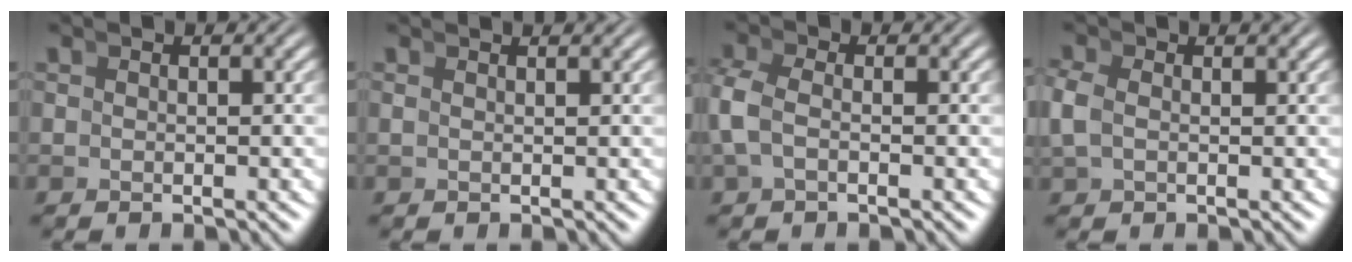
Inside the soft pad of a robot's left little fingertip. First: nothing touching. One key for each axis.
{"total": 1.2, "fx": 1.0, "fy": -0.5, "fz": 0.3, "tx": 0.013, "ty": 0.008, "tz": 0.016}
{"total": 2.3, "fx": -0.4, "fy": 1.2, "fz": 1.9, "tx": -0.061, "ty": -0.005, "tz": -0.001}
{"total": 1.4, "fx": 0.3, "fy": 0.7, "fz": 1.2, "tx": -0.033, "ty": -0.003, "tz": 0.010}